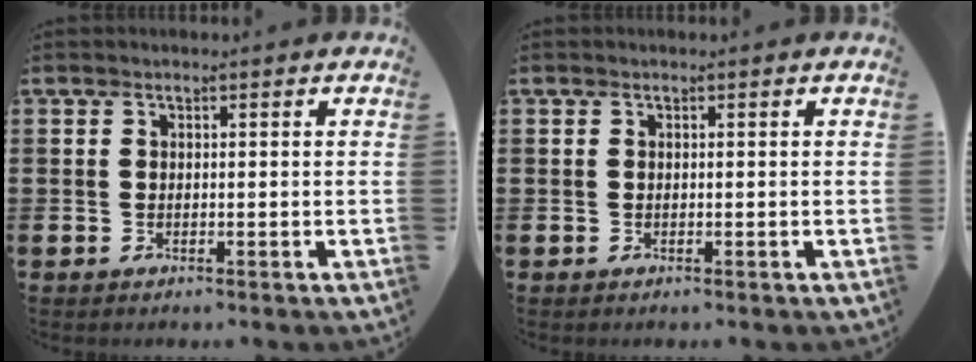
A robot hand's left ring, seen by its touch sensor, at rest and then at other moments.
{"total": 0.0}